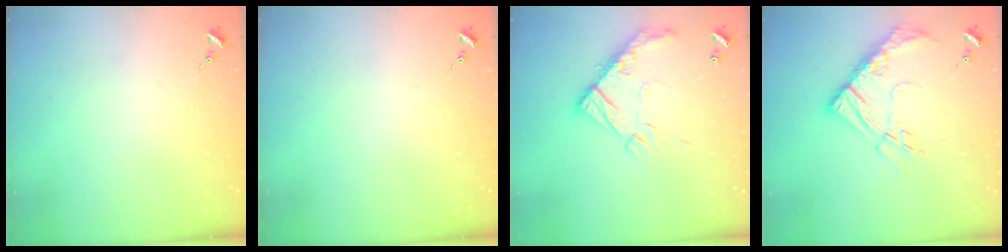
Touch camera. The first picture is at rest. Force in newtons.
{"total": 0.0}
{"total": 16.5, "press": 16.5, "slide": 1.5}
{"total": 15.4, "press": 15.3, "slide": 1.6}